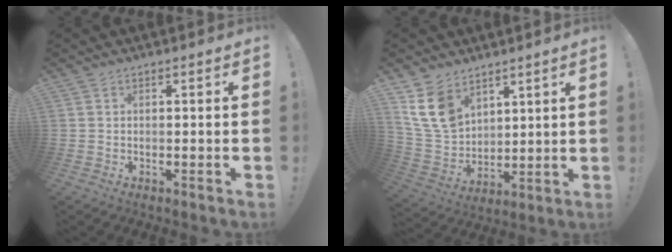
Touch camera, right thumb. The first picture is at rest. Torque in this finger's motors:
{"motor_torque": [0.61, 0.76, -0.61, -0.47, -0.07]}